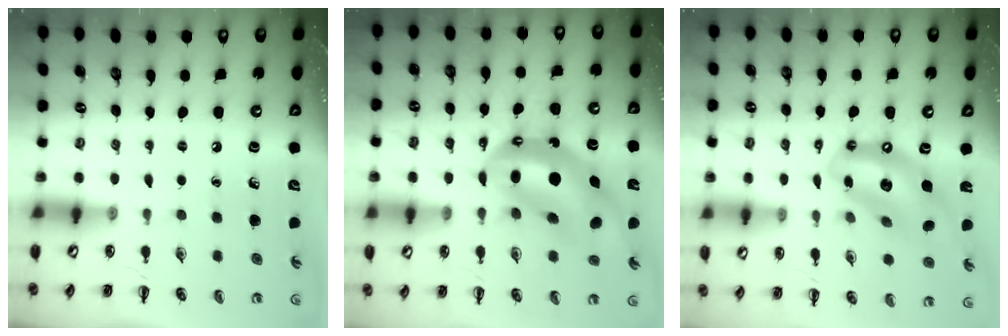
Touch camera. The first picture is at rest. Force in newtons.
{"total": 14.9, "press": 14.2, "slide": 4.3}
{"total": 13.9, "press": 13.4, "slide": 3.8}